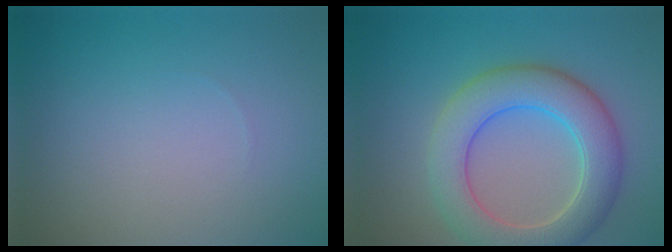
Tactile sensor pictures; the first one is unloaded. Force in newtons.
{"total": 7.3, "press": 7.3, "slide": 0.7}